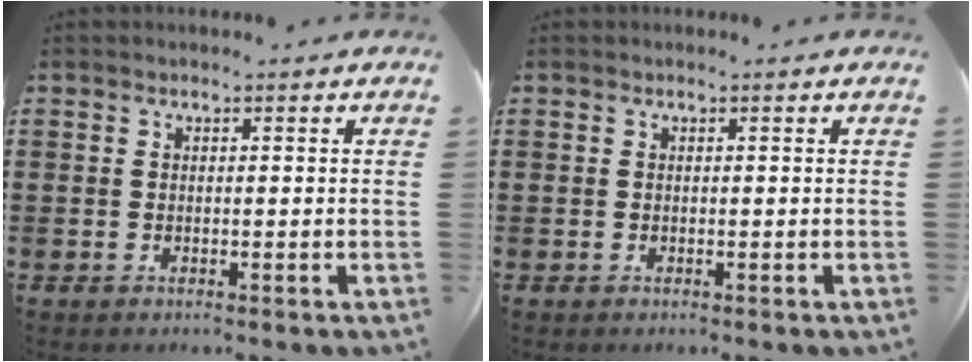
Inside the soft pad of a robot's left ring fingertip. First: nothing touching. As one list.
[{"total": 0.0}]